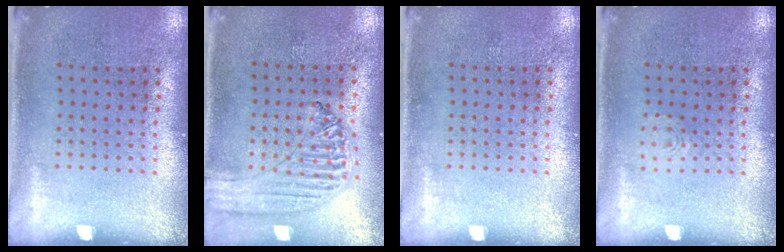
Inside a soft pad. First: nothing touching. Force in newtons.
{"total": 1.2, "press": 1.2, "slide": 0.2}
{"total": 0.0}
{"total": 0.8, "press": 0.8, "slide": 0.1}